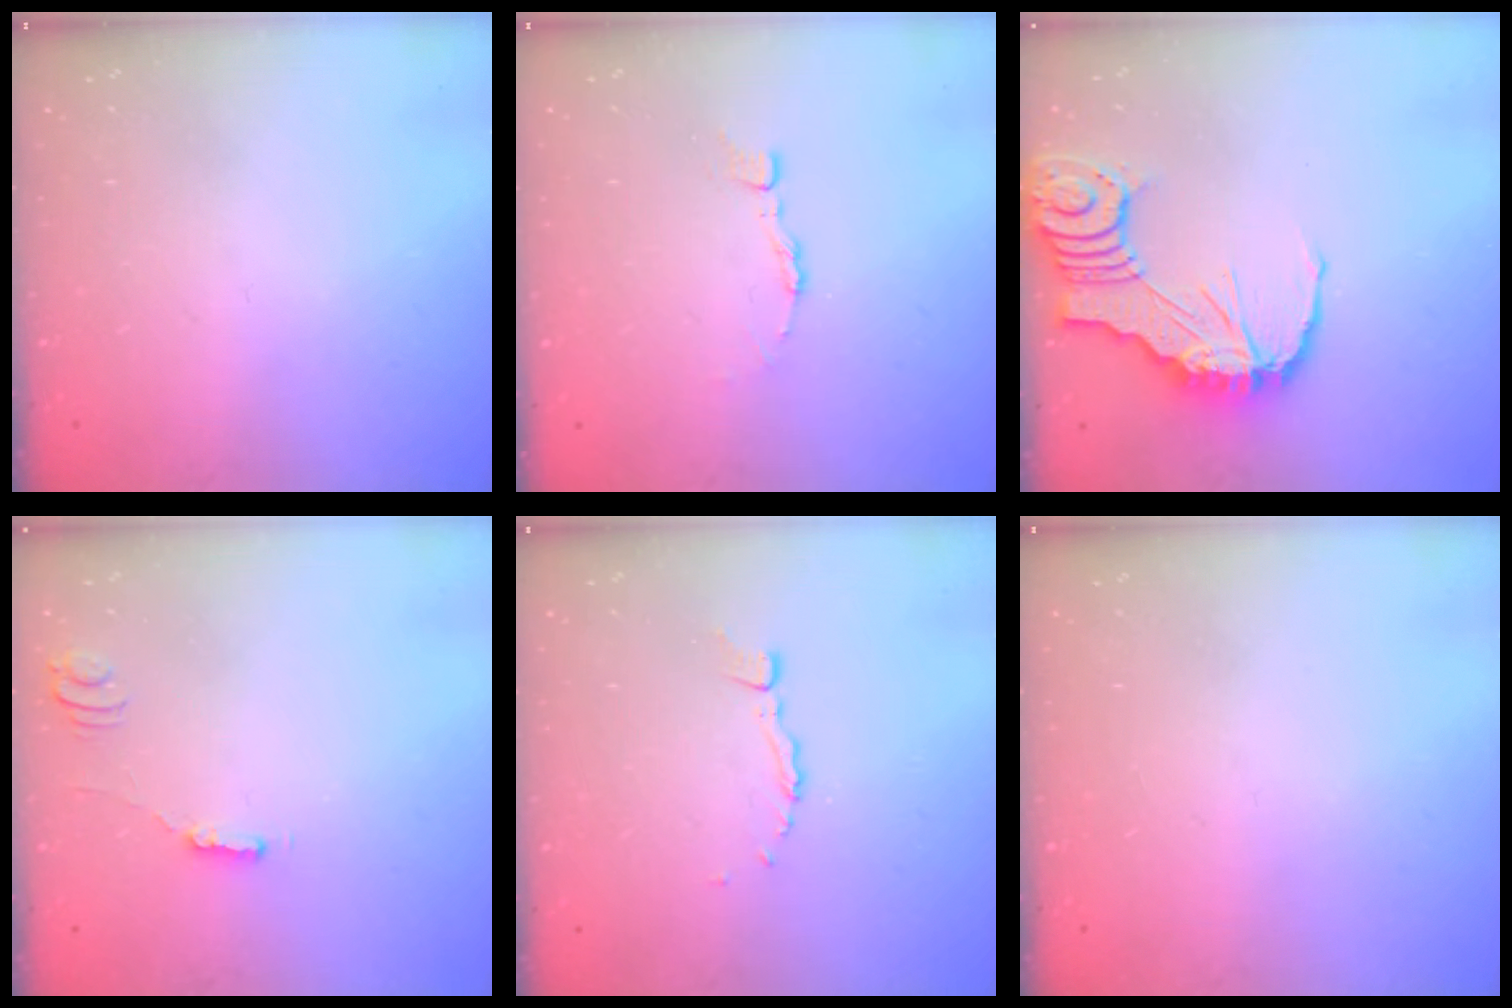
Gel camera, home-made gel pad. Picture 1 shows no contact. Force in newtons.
{"total": 2.9, "press": 2.9, "slide": 0.2}
{"total": 14.6, "press": 14.5, "slide": 1.5}
{"total": 0.9, "press": 0.9, "slide": 0.3}
{"total": 3.9, "press": 3.9, "slide": 0.5}
{"total": 0.0}